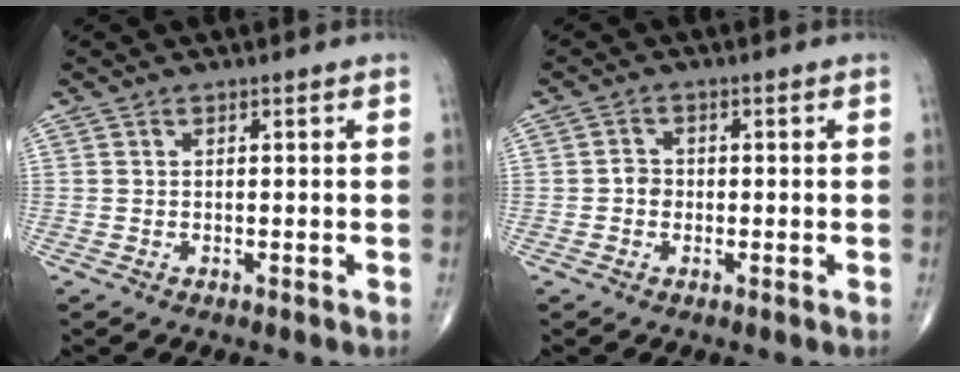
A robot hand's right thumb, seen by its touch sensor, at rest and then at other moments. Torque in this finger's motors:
{"motor_torque": [0.20, 0.13, 0.26, -0.09, -0.01]}